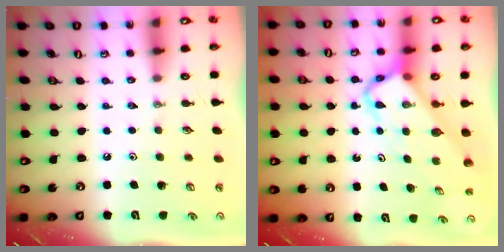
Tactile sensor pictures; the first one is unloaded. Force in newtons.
{"total": 5.4, "press": 5.4, "slide": 0.5}